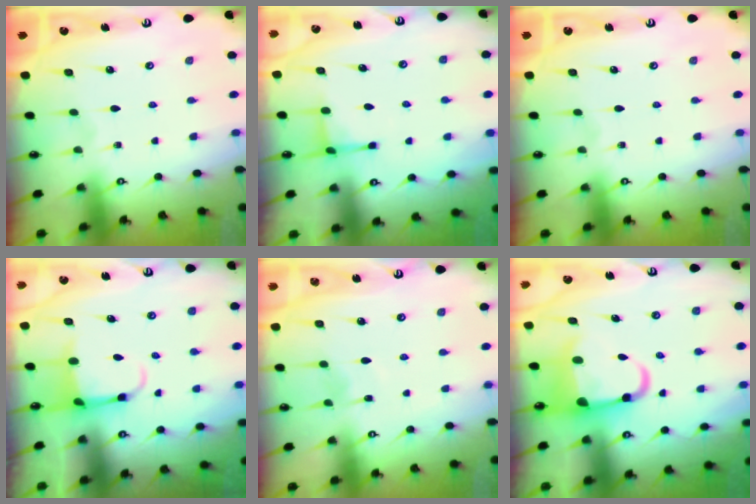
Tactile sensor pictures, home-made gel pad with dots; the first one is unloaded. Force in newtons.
{"total": 2.6, "press": 2.6, "slide": 0.7}
{"total": 0.0}
{"total": 3.8, "press": 3.7, "slide": 0.9}
{"total": 5.5, "press": 5.5, "slide": 0.6}
{"total": 6.2, "press": 5.9, "slide": 1.7}